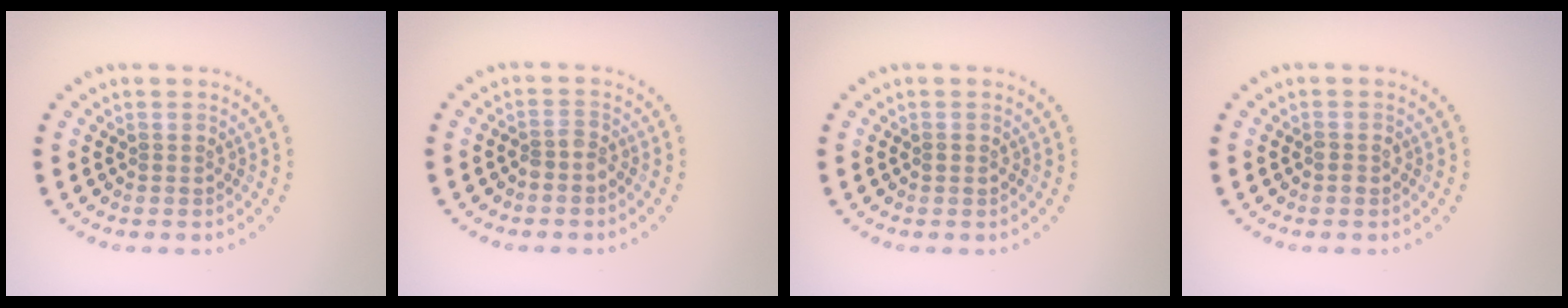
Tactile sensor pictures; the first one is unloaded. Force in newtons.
{"total": 1.4, "press": 1.0, "slide": 0.9}
{"total": 0.7, "press": 0.7, "slide": 0.2}
{"total": 0.8, "press": 0.8, "slide": 0.2}